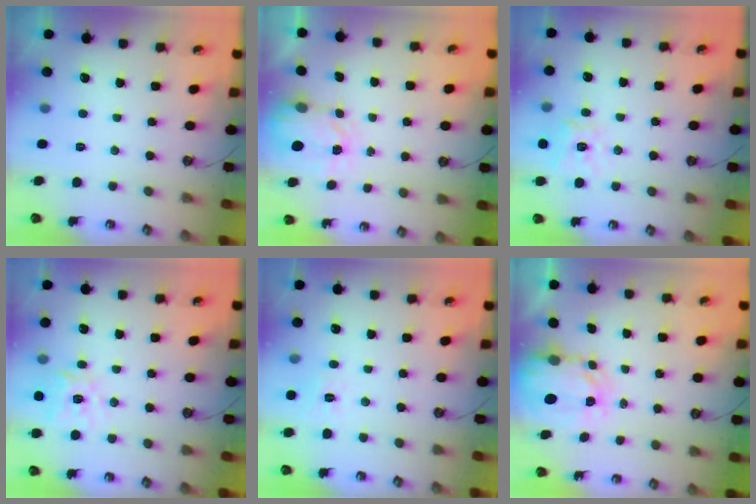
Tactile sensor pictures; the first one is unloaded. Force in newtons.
{"total": 3.9, "press": 3.8, "slide": 0.5}
{"total": 12.1, "press": 11.9, "slide": 1.6}
{"total": 13.5, "press": 13.4, "slide": 1.6}
{"total": 4.4, "press": 4.3, "slide": 0.7}
{"total": 6.3, "press": 6.3, "slide": 0.6}